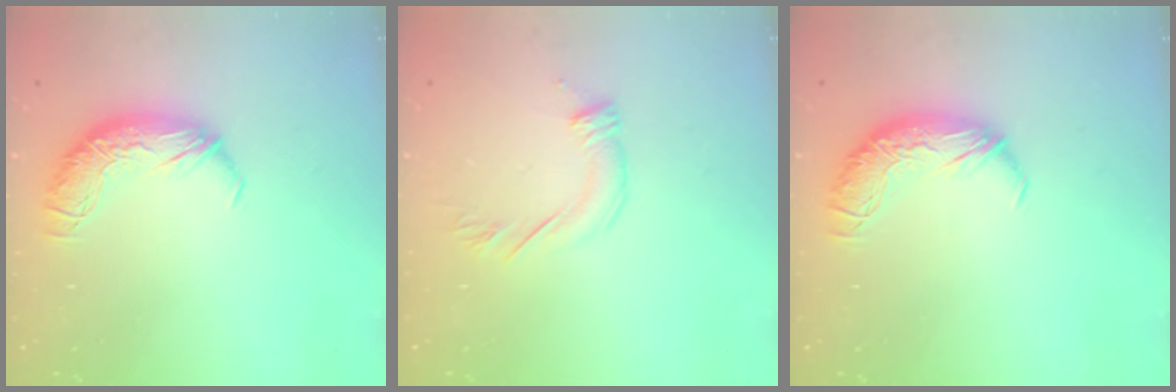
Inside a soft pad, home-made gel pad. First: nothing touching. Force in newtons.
{"total": 3.6, "press": 3.5, "slide": 0.8}
{"total": 0.0}